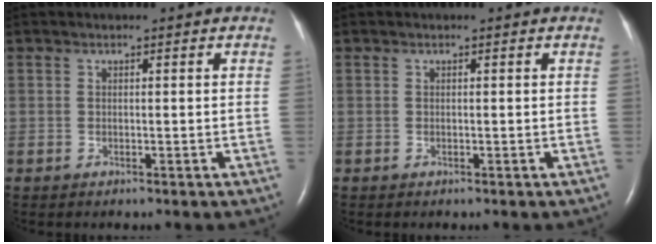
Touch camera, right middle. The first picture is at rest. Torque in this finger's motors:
{"motor_torque": [0.07, -0.09, 0.00, 0.00]}